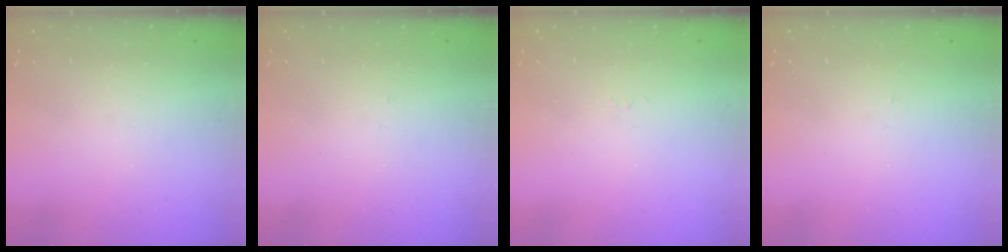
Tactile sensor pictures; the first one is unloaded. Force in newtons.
{"total": 2.7, "press": 2.7, "slide": 0.3}
{"total": 2.6, "press": 2.6, "slide": 0.4}
{"total": 2.7, "press": 2.7, "slide": 0.3}